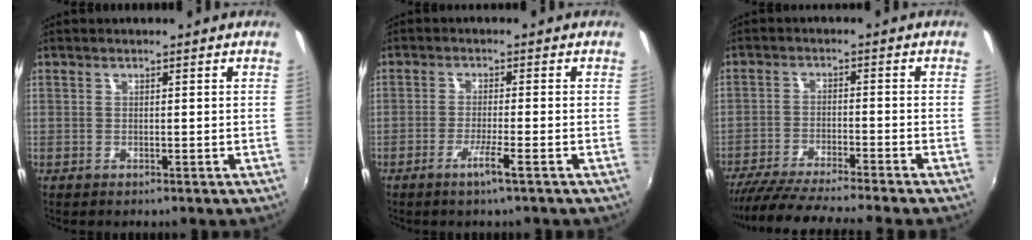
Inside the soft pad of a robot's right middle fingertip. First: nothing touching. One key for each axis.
{"total": 3.5, "fx": -2.3, "fy": -0.5, "fz": 2.6, "tx": -0.056, "ty": -0.008, "tz": -0.044}
{"total": 13.3, "fx": -11.9, "fy": -1.0, "fz": 5.7, "tx": -0.123, "ty": -0.026, "tz": -0.200}